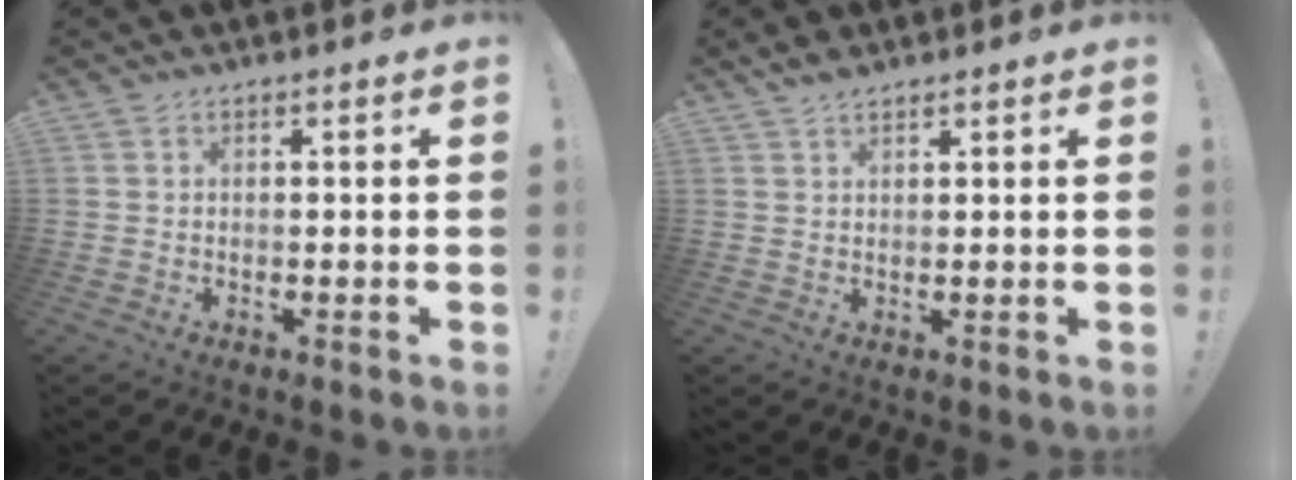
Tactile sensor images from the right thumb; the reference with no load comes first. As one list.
[{"total": 2.5, "force": [2.2, 1.0, 0.9], "torque": [-0.007, -0.011, 0.039]}]